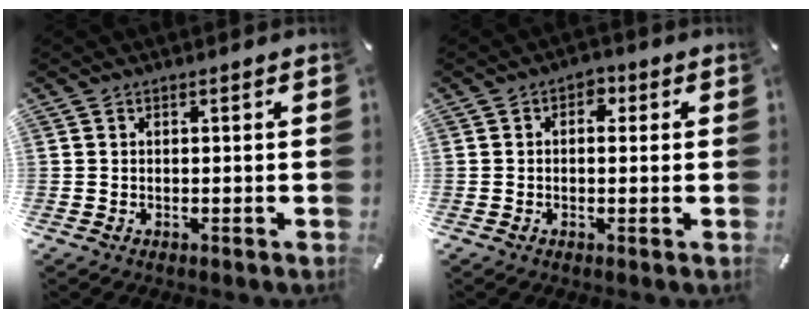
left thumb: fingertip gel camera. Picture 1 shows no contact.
{"total": 3.3, "force": [0.2, 2.4, 2.2], "torque": [-0.021, 0.002, -0.005]}